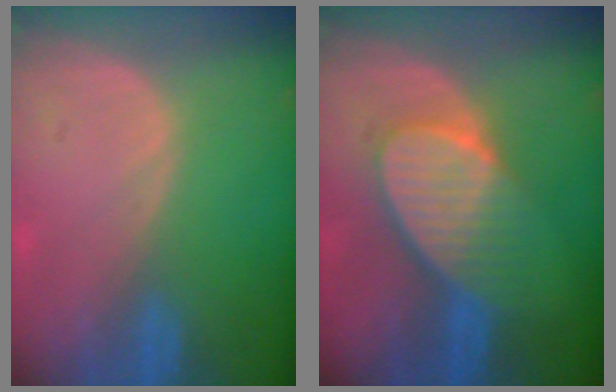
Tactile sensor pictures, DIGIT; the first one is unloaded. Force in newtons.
{"total": 7.8, "press": 7.4, "slide": 2.4}